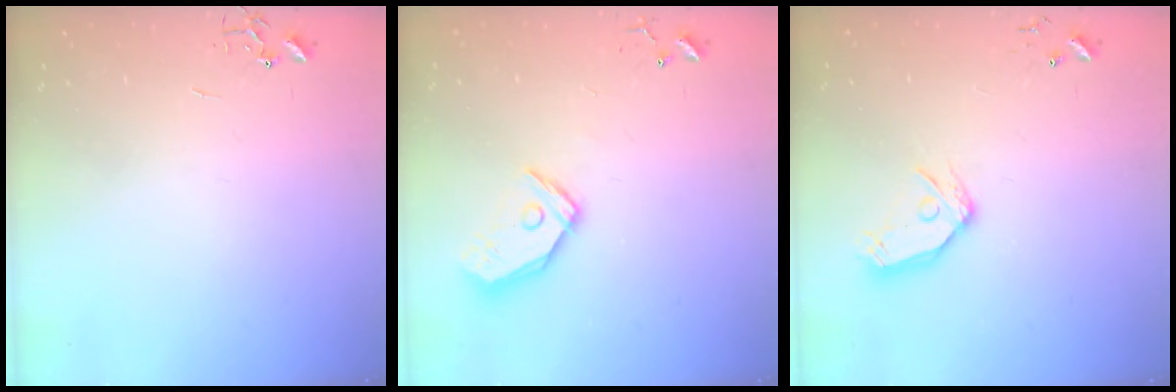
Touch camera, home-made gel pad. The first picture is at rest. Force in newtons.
{"total": 12.4, "press": 12.2, "slide": 1.9}
{"total": 11.3, "press": 11.2, "slide": 1.4}